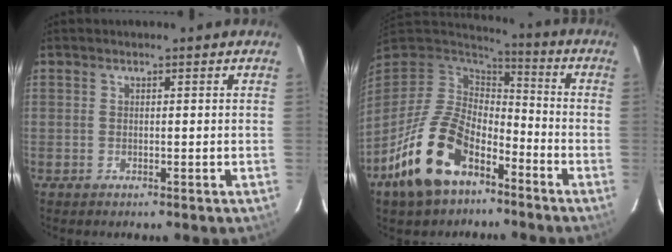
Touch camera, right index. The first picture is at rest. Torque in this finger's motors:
{"motor_torque": [1.17, -0.97, 1.06, 0.21]}